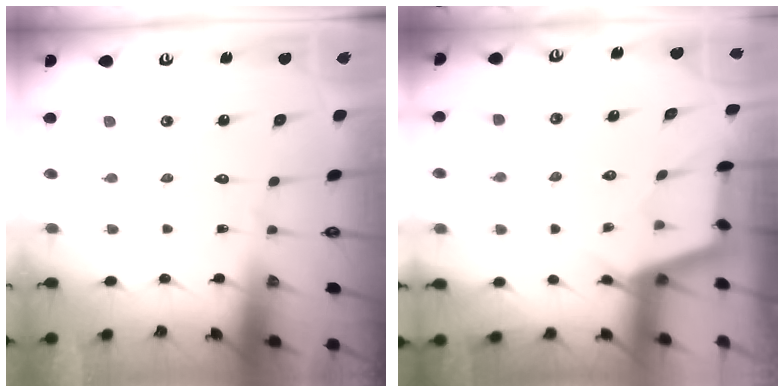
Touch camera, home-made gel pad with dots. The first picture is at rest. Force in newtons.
{"total": 3.0, "press": 3.0, "slide": 0.4}